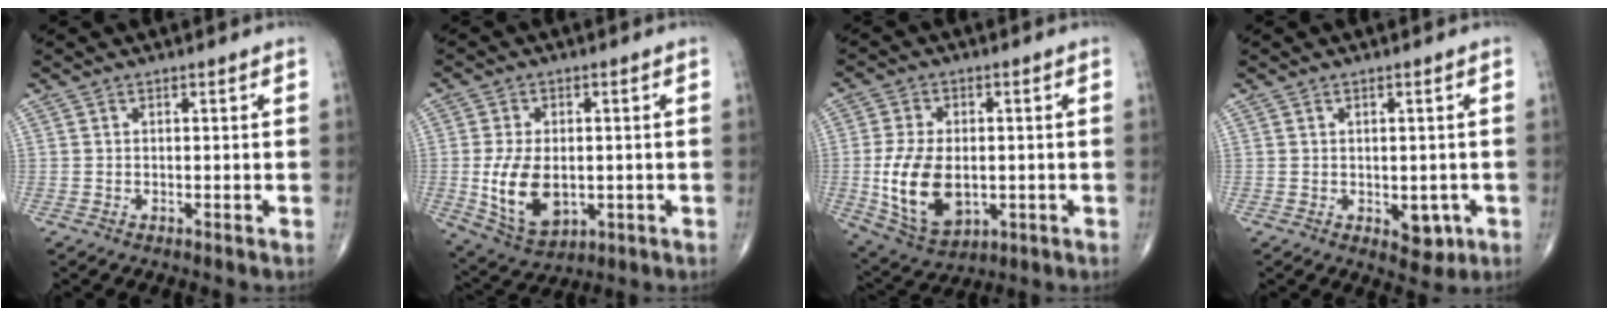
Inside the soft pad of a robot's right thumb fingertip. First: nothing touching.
{"total": 11.5, "force": [-1.3, 7.1, 9.0], "torque": [-0.156, -0.008, -0.008]}
{"total": 13.7, "force": [-1.7, 8.3, 10.7], "torque": [-0.195, -0.007, -0.013]}
{"total": 4.2, "force": [-1.1, 2.7, 3.1], "torque": [-0.015, -0.002, -0.005]}